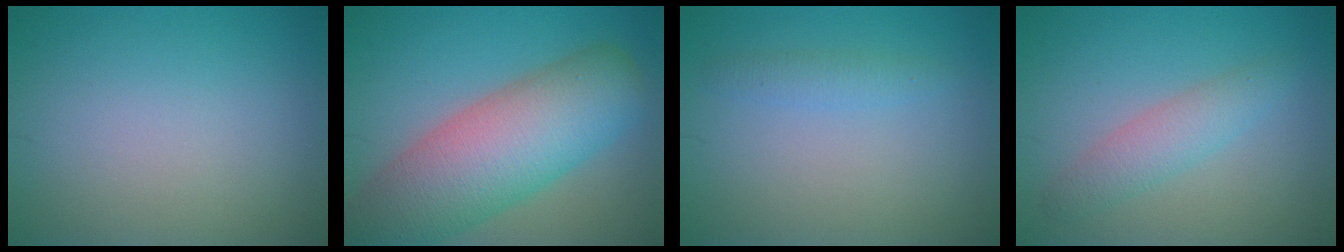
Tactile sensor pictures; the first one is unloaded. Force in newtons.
{"total": 10.9, "press": 10.9, "slide": 0.8}
{"total": 1.5, "press": 1.5, "slide": 0.1}
{"total": 2.8, "press": 2.8, "slide": 0.0}